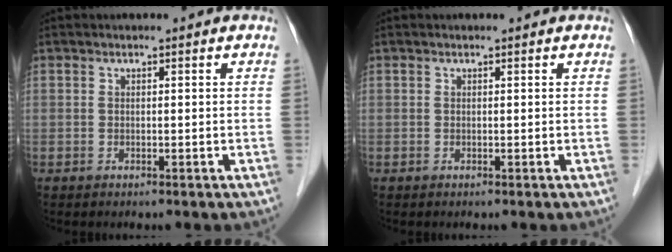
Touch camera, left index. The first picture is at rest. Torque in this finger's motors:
{"motor_torque": [-0.02, 0.02, 0.00, 0.00]}